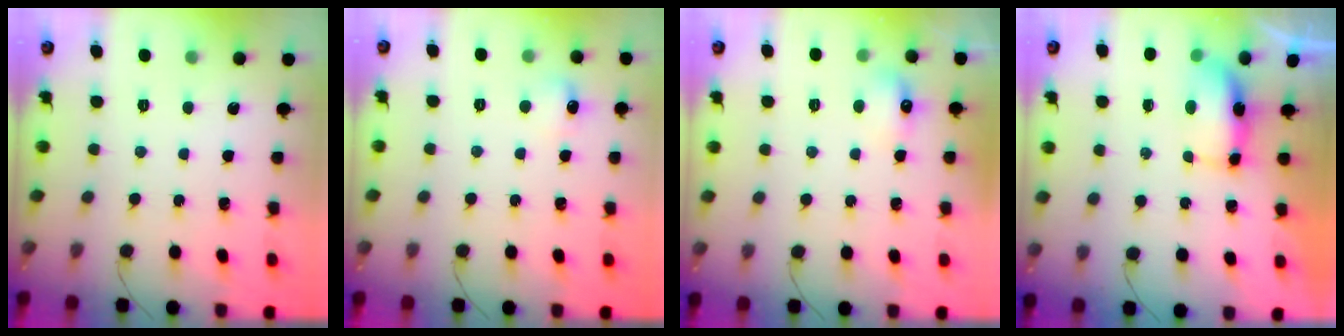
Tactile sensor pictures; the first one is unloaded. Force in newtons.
{"total": 6.6, "press": 6.3, "slide": 1.7}
{"total": 6.0, "press": 5.9, "slide": 1.2}
{"total": 7.4, "press": 6.7, "slide": 3.1}